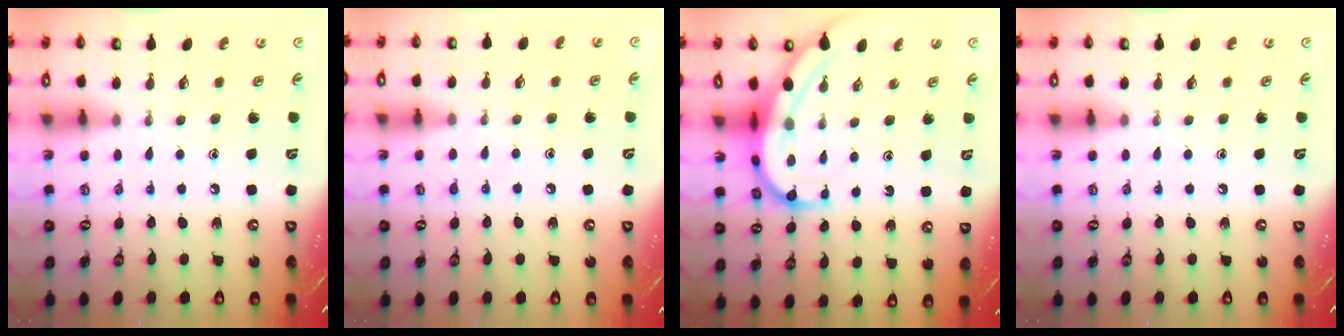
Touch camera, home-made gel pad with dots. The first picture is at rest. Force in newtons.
{"total": 6.1, "press": 6.1, "slide": 0.6}
{"total": 8.6, "press": 8.5, "slide": 0.9}
{"total": 0.0}